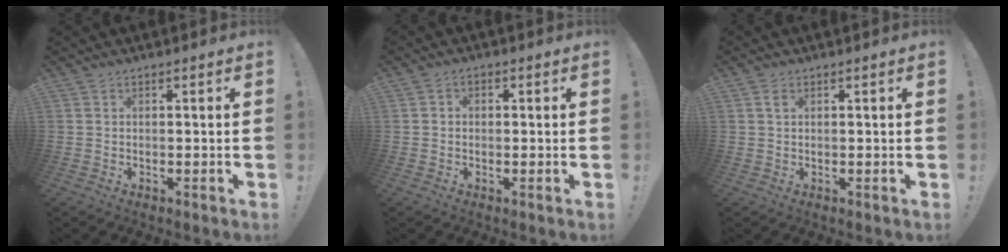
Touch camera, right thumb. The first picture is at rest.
{"total": 1.9, "force": [-0.7, 1.5, 0.9], "torque": [-0.010, 0.006, -0.014]}
{"total": 1.1, "force": [0.5, 0.7, 0.7], "torque": [-0.012, 0.000, 0.009]}